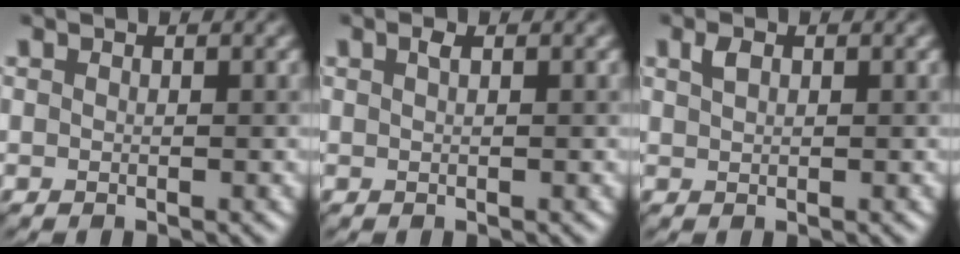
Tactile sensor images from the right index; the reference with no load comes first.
{"total": 0.7, "force": [0.3, 0.2, 0.6], "torque": [-0.012, 0.005, 0.005]}
{"total": 1.2, "force": [0.6, 0.6, 0.8], "torque": [-0.018, 0.004, 0.013]}